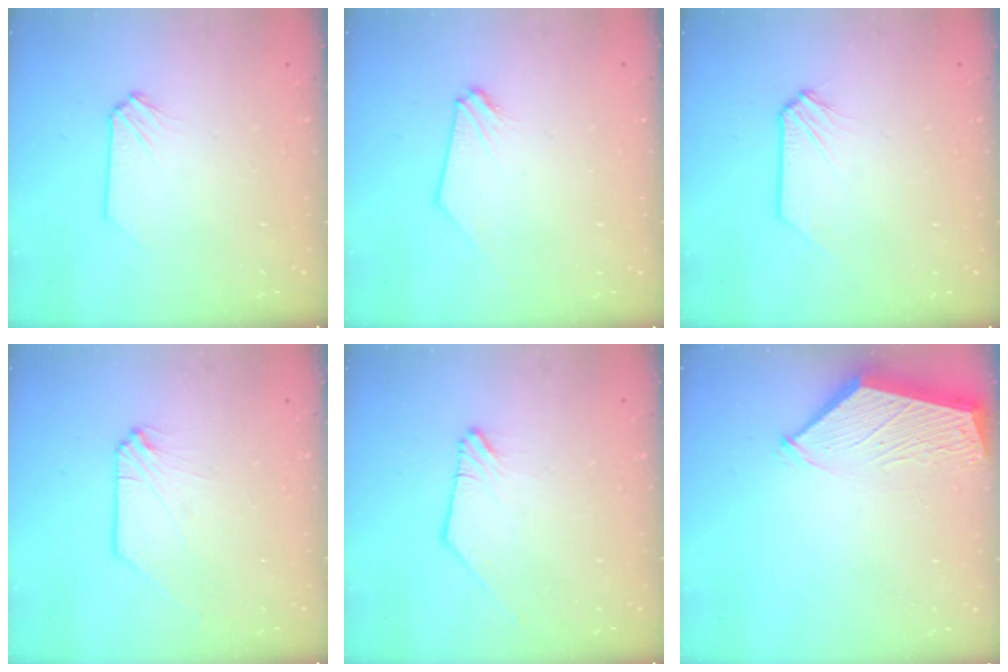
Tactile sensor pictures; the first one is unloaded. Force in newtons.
{"total": 0.0}
{"total": 0.0}
{"total": 0.0}
{"total": 0.0}
{"total": 2.9, "press": 2.9, "slide": 0.4}